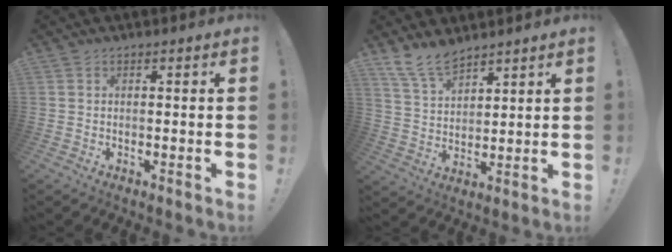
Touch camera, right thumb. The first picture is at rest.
{"total": 9.5, "force": [8.1, 3.7, 3.6], "torque": [-0.070, -0.051, 0.157]}